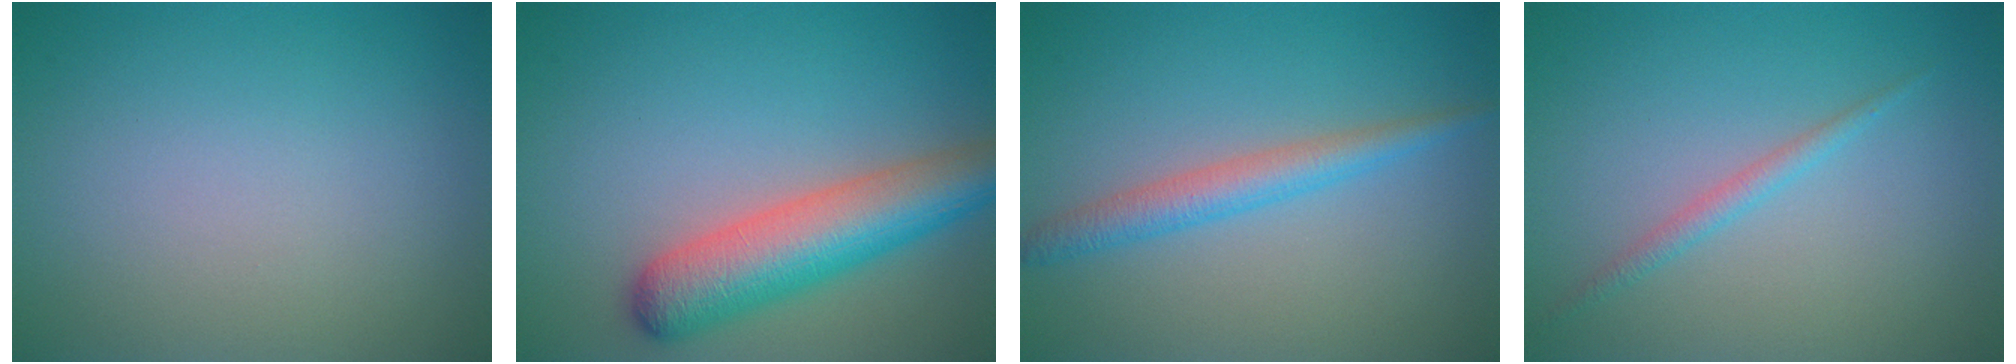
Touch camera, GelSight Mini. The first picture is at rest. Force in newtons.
{"total": 6.6, "press": 6.6, "slide": 0.3}
{"total": 2.9, "press": 2.9, "slide": 0.1}
{"total": 1.3, "press": 1.3, "slide": 0.0}